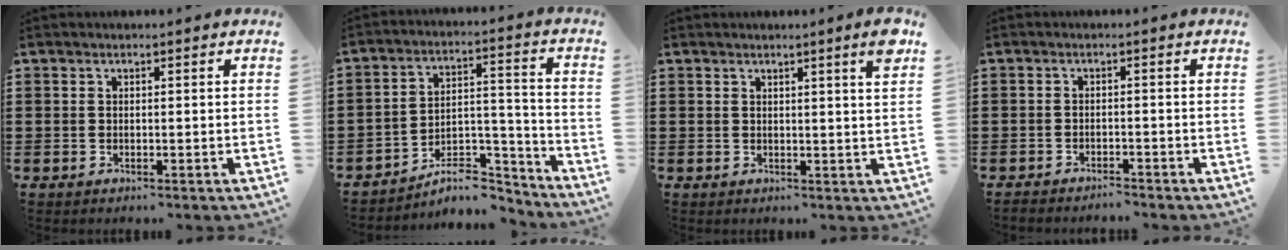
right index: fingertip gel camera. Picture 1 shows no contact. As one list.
[{"total": 8.0, "force": [-6.9, 2.9, 2.8], "torque": [-0.035, 0.022, -0.128]}, {"total": 3.0, "force": [2.1, -0.4, 2.1], "torque": [-0.028, -0.010, 0.032]}, {"total": 1.9, "force": [-1.9, 0.1, -0.3], "torque": [0.000, 0.002, -0.044]}]